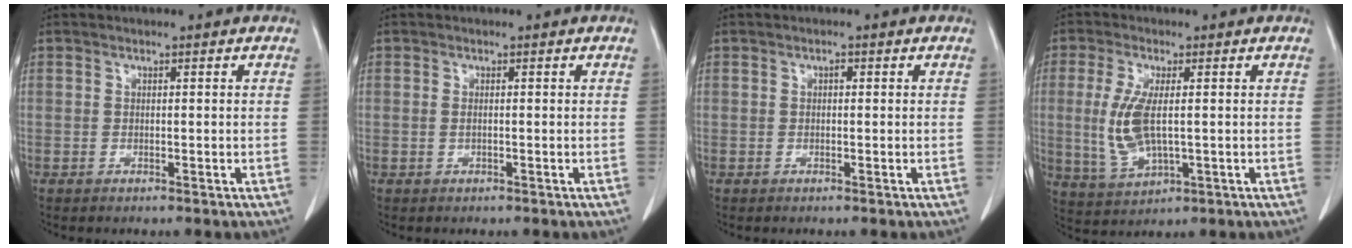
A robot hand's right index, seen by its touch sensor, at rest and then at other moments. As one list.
[{"total": 0.5, "force": [-0.1, 0.2, 0.5], "torque": [-0.013, 0.000, -0.001]}, {"total": 0.6, "force": [0.1, 0.3, 0.4], "torque": [-0.007, 0.002, 0.001]}, {"total": 7.8, "force": [0.0, 2.6, 7.3], "torque": [-0.173, -0.010, 0.007]}]